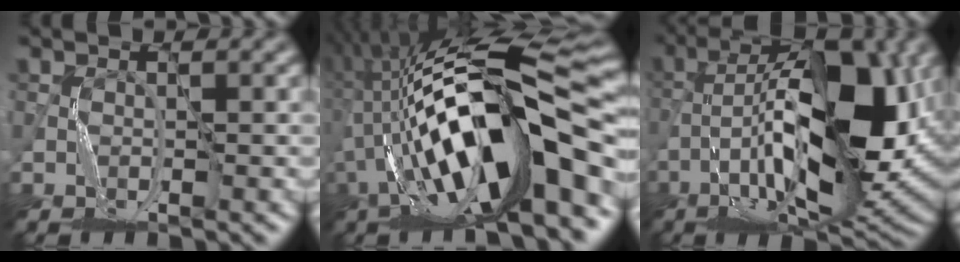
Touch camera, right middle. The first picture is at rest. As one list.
[{"total": 16.4, "force": [-2.5, 5.3, 15.4], "torque": [-0.271, 0.029, -0.044]}, {"total": 15.9, "force": [-2.2, 6.4, 14.4], "torque": [-0.245, 0.019, -0.037]}]